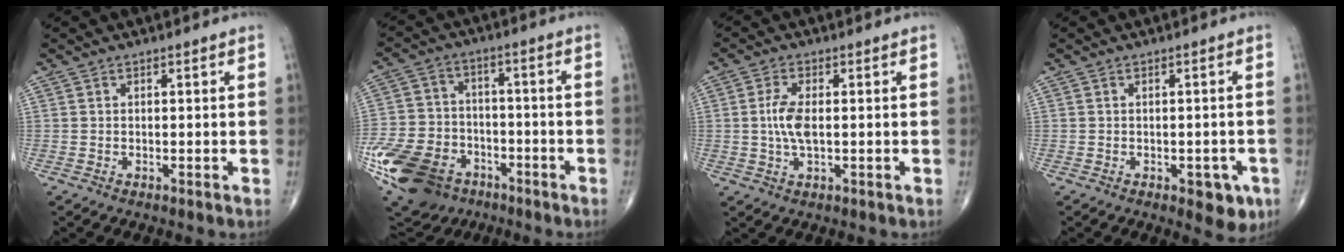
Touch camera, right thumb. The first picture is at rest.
{"total": 21.2, "force": [-10.3, 15.0, 11.0], "torque": [-0.249, 0.032, -0.172]}
{"total": 5.3, "force": [0.1, 2.2, 4.8], "torque": [-0.109, 0.002, 0.000]}
{"total": 5.3, "force": [-2.3, 2.7, 3.9], "torque": [-0.024, 0.002, -0.023]}